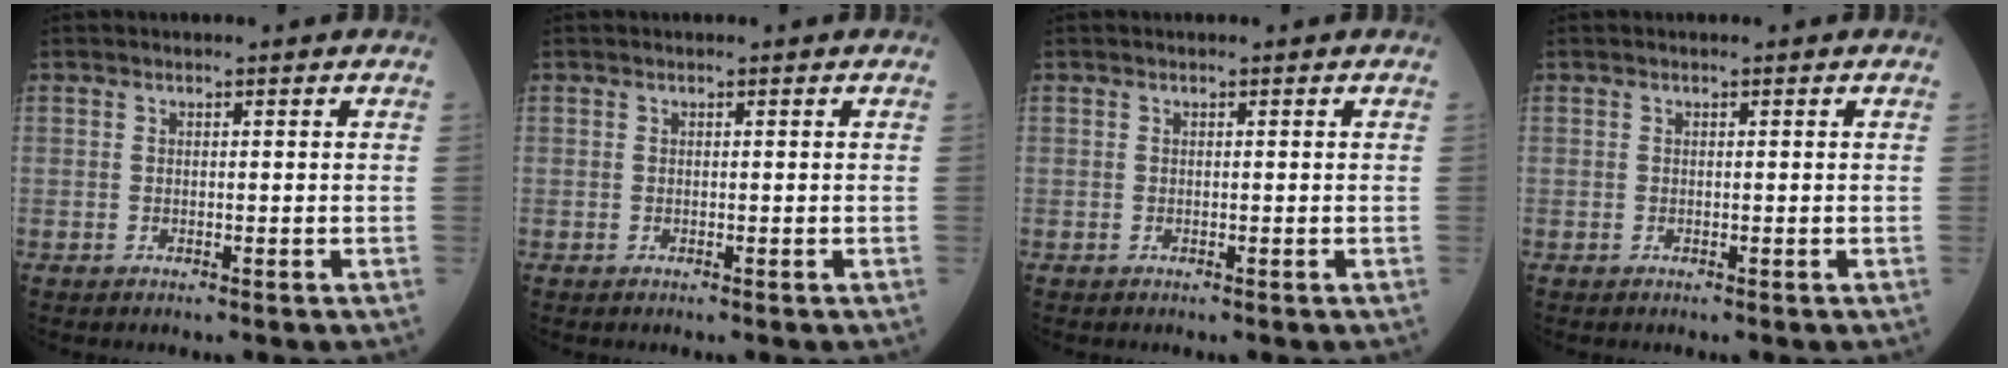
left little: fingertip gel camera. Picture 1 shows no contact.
{"total": 0.0}
{"total": 0.0}
{"total": 0.0}